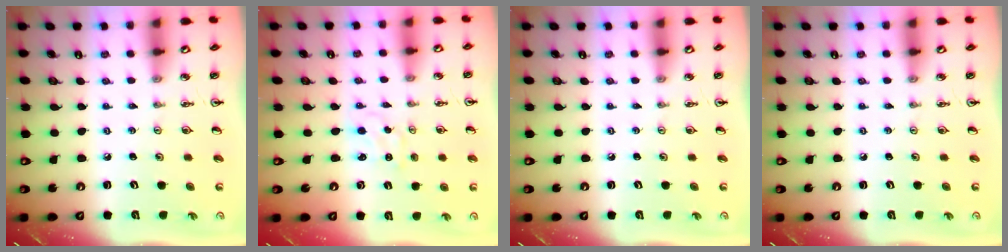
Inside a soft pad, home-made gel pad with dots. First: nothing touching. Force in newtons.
{"total": 0.8, "press": 0.8, "slide": 0.3}
{"total": 0.0}
{"total": 0.0}